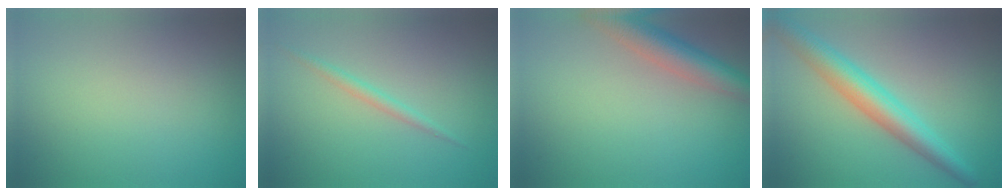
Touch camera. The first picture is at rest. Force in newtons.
{"total": 1.2, "press": 1.2, "slide": 0.1}
{"total": 4.5, "press": 4.5, "slide": 0.2}
{"total": 5.1, "press": 5.1, "slide": 0.2}